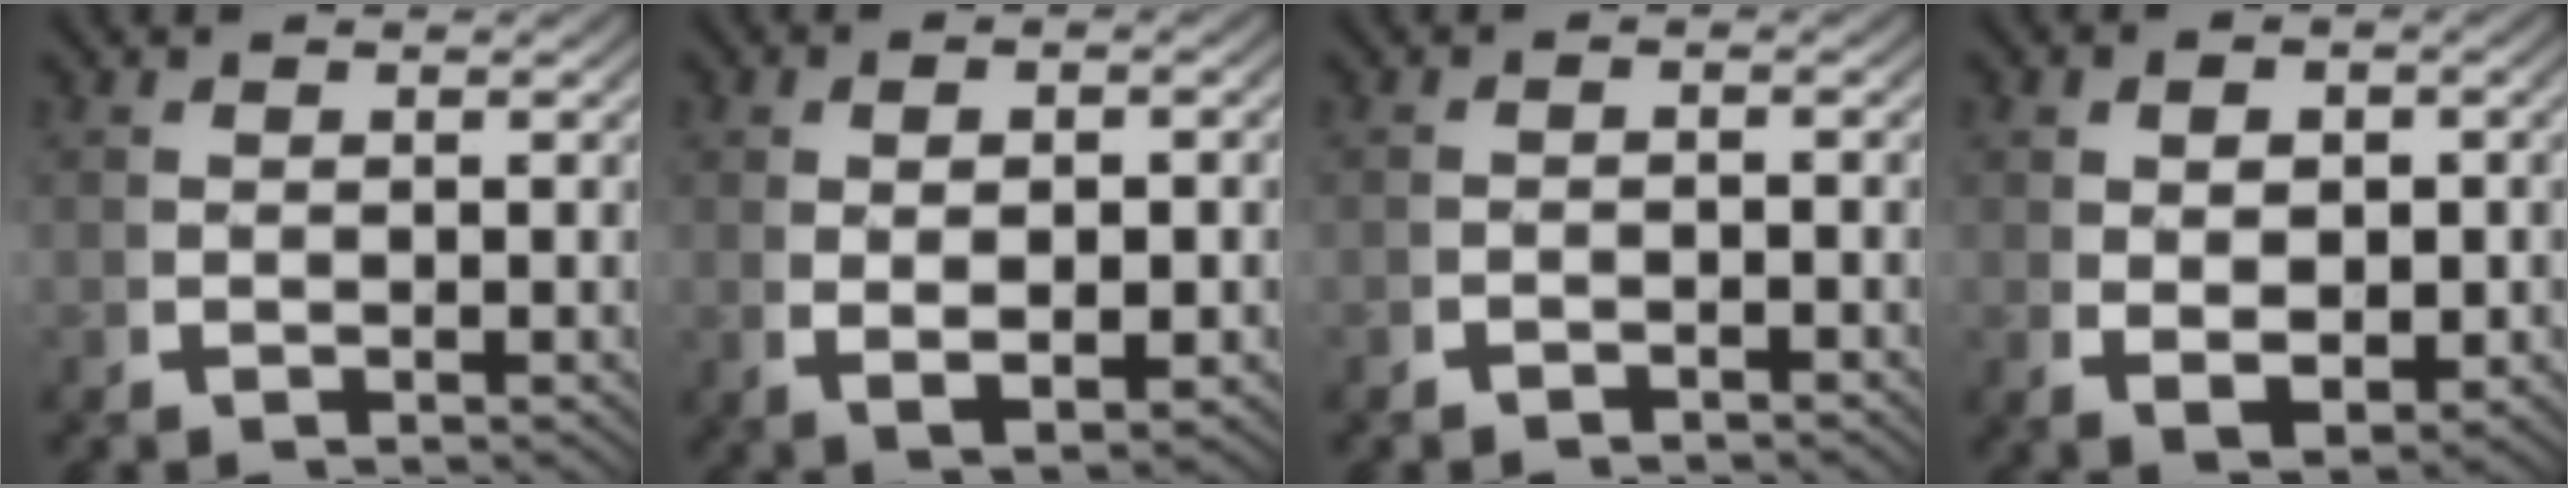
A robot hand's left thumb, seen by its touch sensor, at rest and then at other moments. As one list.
[{"total": 4.3, "force": [0.0, 2.1, 3.7], "torque": [-0.070, -0.011, 0.012]}, {"total": 1.4, "force": [-1.4, 0.1, 0.1], "torque": [-0.003, -0.004, -0.024]}, {"total": 5.0, "force": [-0.2, 3.4, 3.6], "torque": [-0.069, -0.025, 0.012]}]